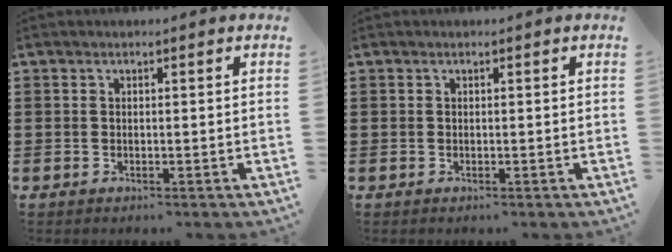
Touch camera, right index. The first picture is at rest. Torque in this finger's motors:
{"motor_torque": [0.43, 0.68, 0.00, 0.00]}